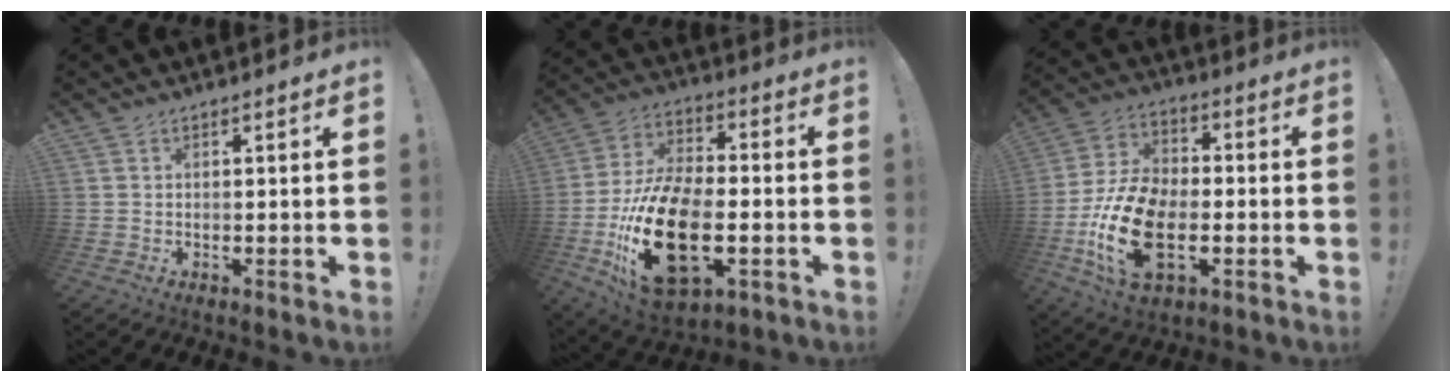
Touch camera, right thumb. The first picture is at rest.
{"total": 25.0, "force": [-6.8, 14.0, 19.5], "torque": [-0.383, 0.035, -0.101]}
{"total": 19.9, "force": [-6.0, 12.0, 14.7], "torque": [-0.293, 0.028, -0.096]}